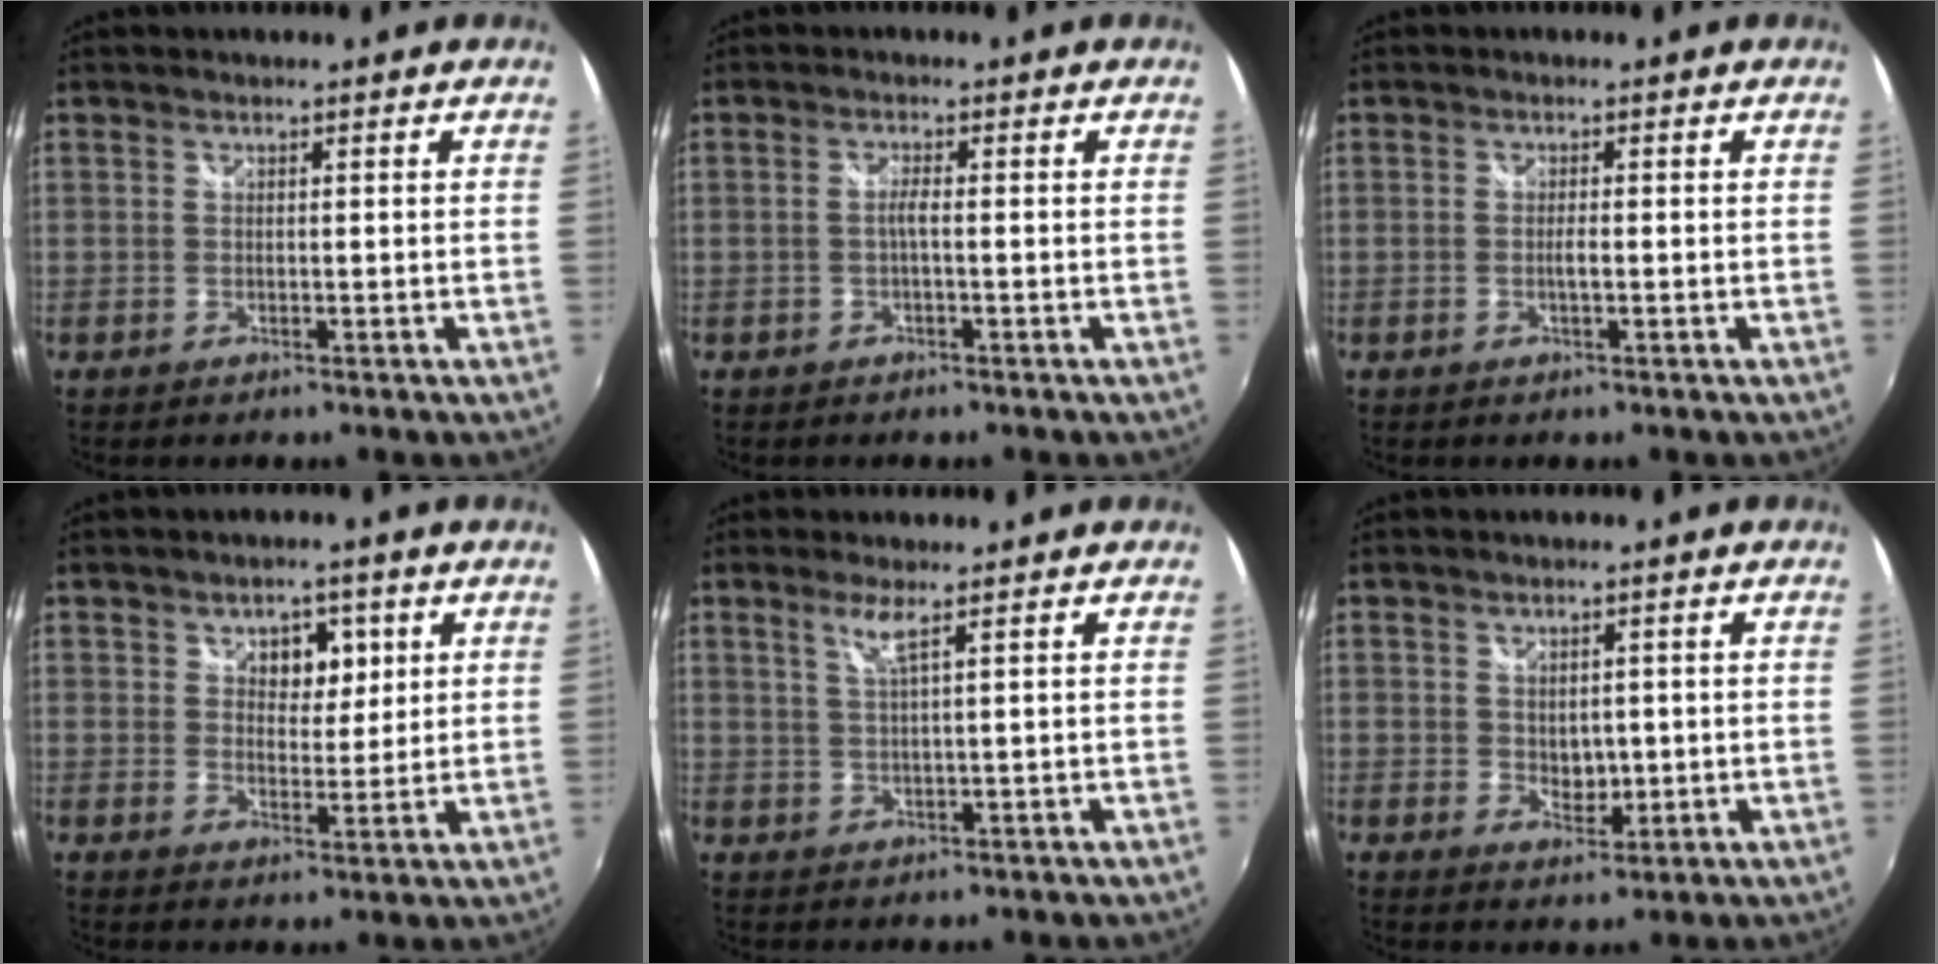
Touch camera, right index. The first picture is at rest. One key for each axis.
{"total": 1.4, "fx": -0.4, "fy": -0.2, "fz": 1.3, "tx": -0.023, "ty": 0.002, "tz": -0.011}
{"total": 1.2, "fx": -0.4, "fy": -0.1, "fz": 1.1, "tx": -0.021, "ty": 0.000, "tz": -0.007}
{"total": 4.9, "fx": 2.0, "fy": 3.5, "fz": 2.8, "tx": -0.033, "ty": 0.004, "tz": 0.032}
{"total": 2.8, "fx": 1.6, "fy": -0.6, "fz": 2.2, "tx": -0.043, "ty": -0.006, "tz": 0.033}
{"total": 3.1, "fx": 0.2, "fy": 2.4, "fz": 2.0, "tx": -0.027, "ty": -0.003, "tz": 0.006}